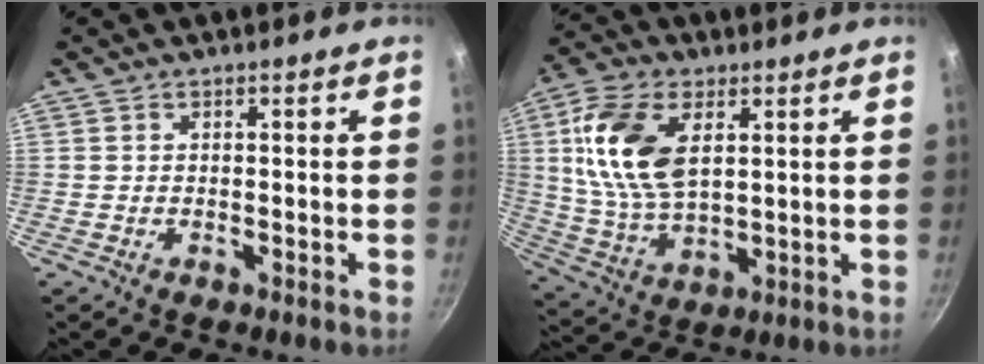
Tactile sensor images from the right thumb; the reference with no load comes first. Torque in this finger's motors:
{"motor_torque": [1.36, 2.02, 1.36, 0.25, 0.18]}